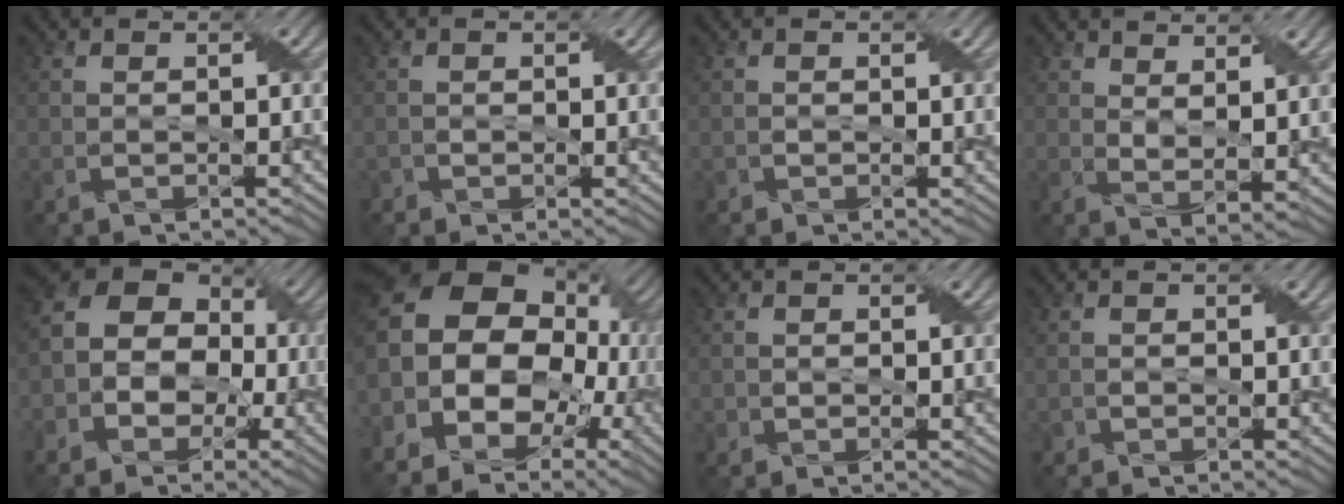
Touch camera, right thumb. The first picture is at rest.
{"total": 0.9, "force": [-0.3, 0.8, 0.3], "torque": [-0.006, -0.004, -0.005]}
{"total": 0.9, "force": [-0.1, 0.8, 0.3], "torque": [-0.009, -0.003, -0.001]}
{"total": 4.5, "force": [3.2, 1.2, 2.9], "torque": [-0.061, -0.009, 0.063]}
{"total": 11.2, "force": [-1.8, 8.8, 6.7], "torque": [-0.102, -0.003, -0.051]}
{"total": 18.8, "force": [1.0, 14.7, 11.7], "torque": [-0.246, -0.004, 0.016]}
{"total": 1.3, "force": [0.5, 1.1, 0.3], "torque": [-0.012, -0.003, 0.009]}
{"total": 1.0, "force": [0.0, 0.9, 0.3], "torque": [-0.008, -0.003, 0.000]}